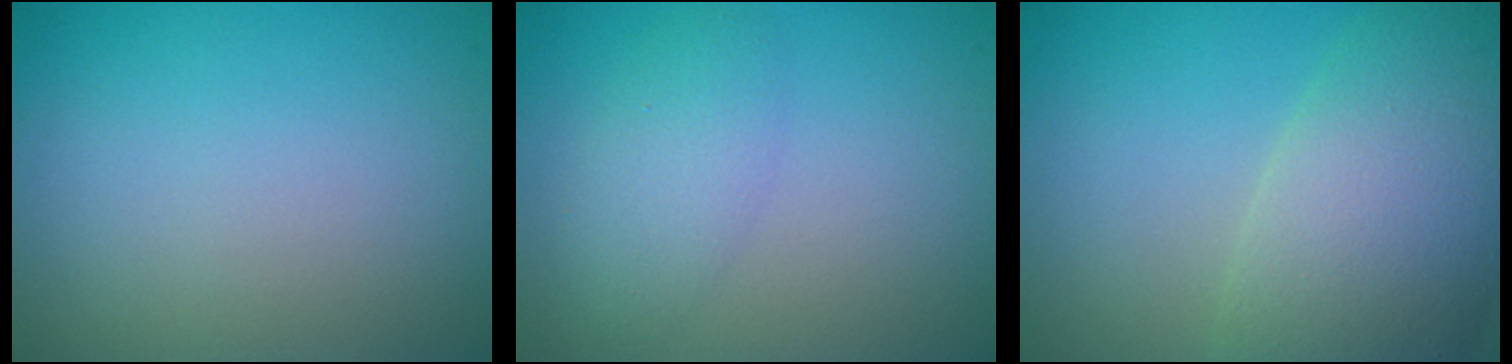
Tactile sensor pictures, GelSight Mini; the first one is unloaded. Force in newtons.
{"total": 2.5, "press": 2.5, "slide": 0.1}
{"total": 9.3, "press": 9.2, "slide": 0.8}